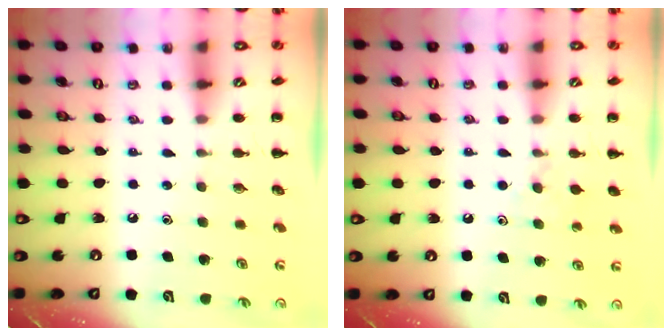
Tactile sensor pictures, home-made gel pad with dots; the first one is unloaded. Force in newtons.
{"total": 4.8, "press": 4.5, "slide": 1.7}